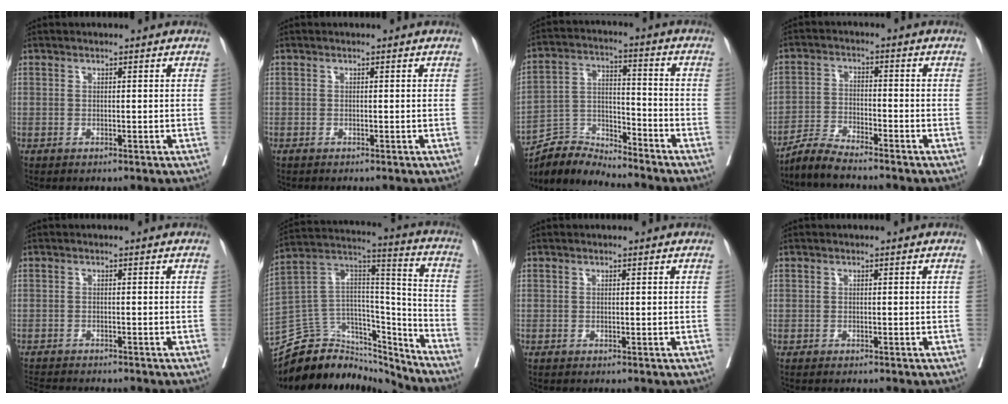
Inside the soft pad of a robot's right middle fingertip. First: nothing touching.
{"total": 0.5, "force": [0.0, 0.5, -0.1], "torque": [0.009, 0.006, -0.004]}
{"total": 9.4, "force": [-9.4, 0.9, 0.5], "torque": [-0.010, 0.022, -0.179]}
{"total": 4.8, "force": [-4.3, 0.2, 2.2], "torque": [-0.044, -0.014, -0.088]}
{"total": 6.9, "force": [-6.4, 1.0, 2.4], "torque": [-0.032, -0.008, -0.098]}
{"total": 21.7, "force": [-19.9, 7.3, 4.5], "torque": [-0.099, 0.066, -0.327]}
{"total": 0.0}
{"total": 1.5, "force": [-1.3, 0.2, 0.7], "torque": [-0.011, -0.002, -0.018]}